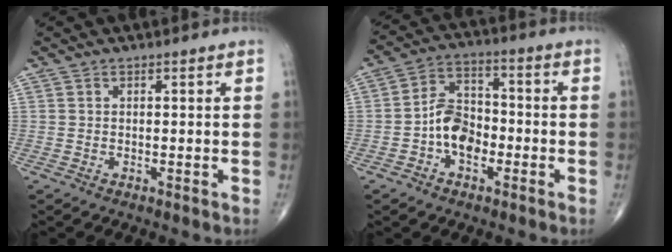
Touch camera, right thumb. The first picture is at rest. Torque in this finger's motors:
{"motor_torque": [1.71, 2.11, 0.96, -0.32, 0.24]}